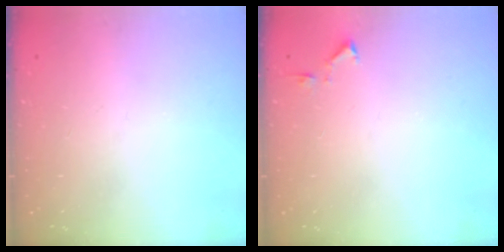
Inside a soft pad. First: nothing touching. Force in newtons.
{"total": 3.1, "press": 3.1, "slide": 0.6}